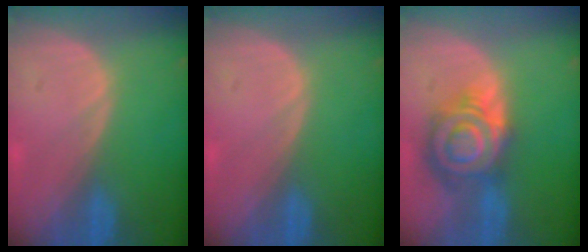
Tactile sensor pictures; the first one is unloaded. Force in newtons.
{"total": 0.0}
{"total": 9.1, "press": 9.1, "slide": 0.5}